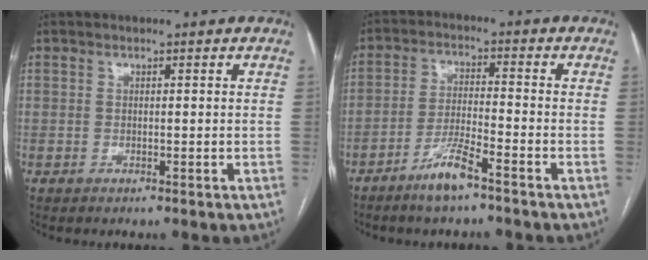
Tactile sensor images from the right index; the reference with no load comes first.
{"total": 5.9, "force": [-4.2, 0.3, 4.1], "torque": [-0.083, -0.006, -0.082]}